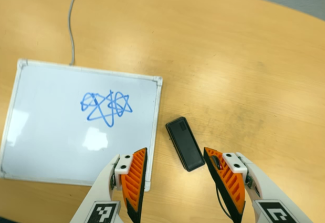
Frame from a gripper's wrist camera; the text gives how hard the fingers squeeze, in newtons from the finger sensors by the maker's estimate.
{"total": 0.0}